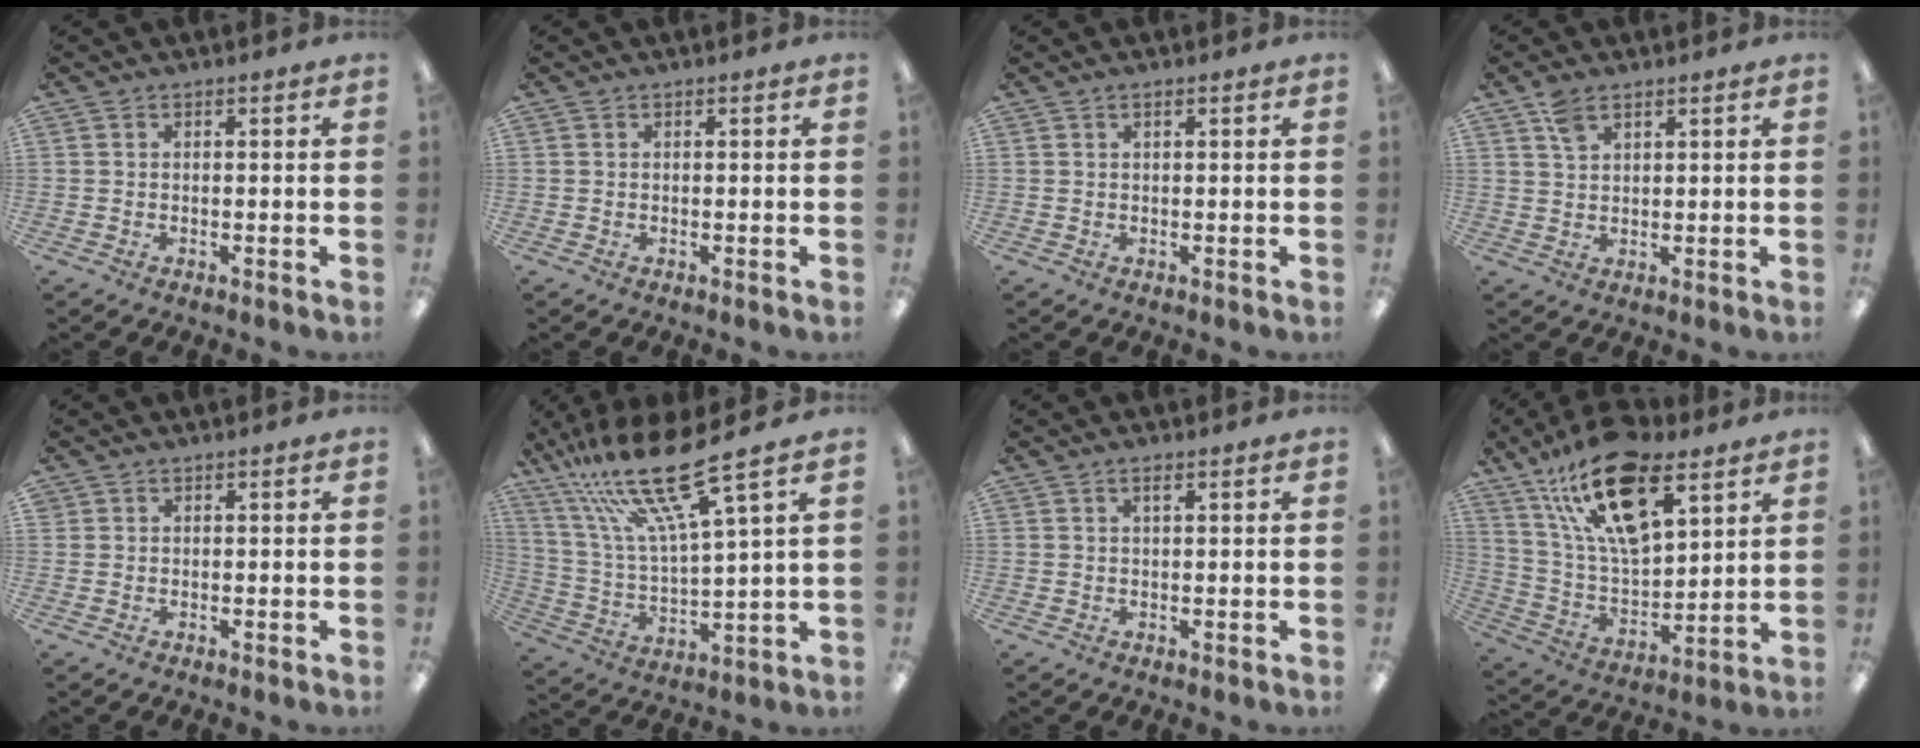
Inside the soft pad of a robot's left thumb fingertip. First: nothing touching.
{"total": 0.0}
{"total": 0.7, "force": [0.5, 0.2, 0.4], "torque": [-0.010, 0.002, 0.008]}
{"total": 3.9, "force": [2.7, 1.9, 2.1], "torque": [-0.041, -0.005, 0.049]}
{"total": 0.6, "force": [0.4, 0.4, -0.2], "torque": [0.003, 0.000, 0.008]}
{"total": 21.3, "force": [14.9, 3.8, 14.7], "torque": [-0.309, -0.086, 0.244]}
{"total": 1.3, "force": [0.8, 0.4, 0.9], "torque": [-0.013, -0.002, 0.011]}
{"total": 22.4, "force": [13.2, 10.0, 15.1], "torque": [-0.298, -0.061, 0.229]}